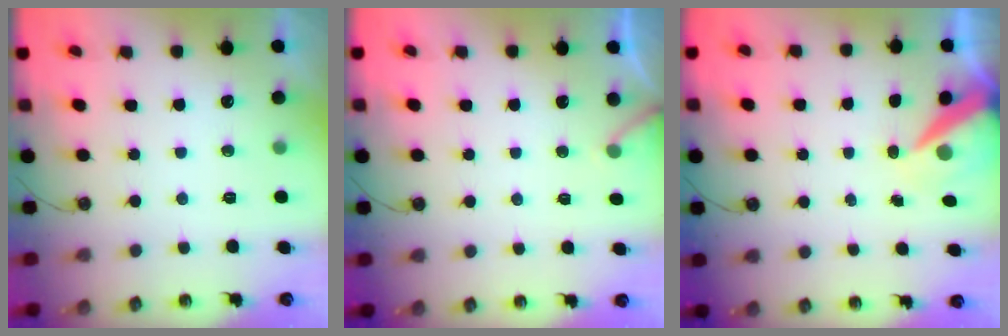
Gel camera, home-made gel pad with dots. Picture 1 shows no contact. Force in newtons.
{"total": 3.7, "press": 3.6, "slide": 0.3}
{"total": 8.4, "press": 8.3, "slide": 0.5}